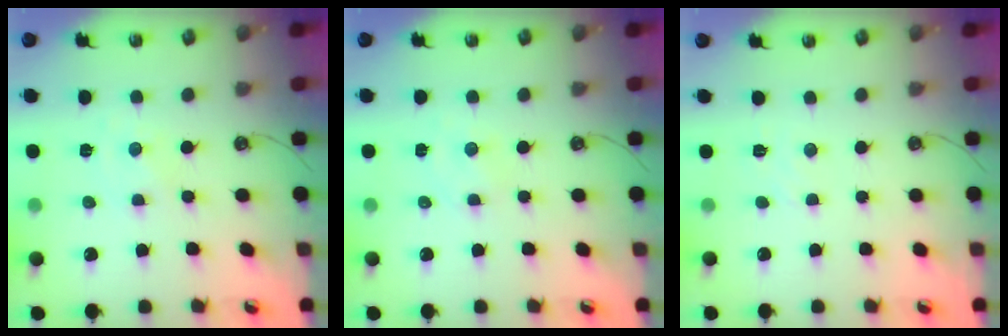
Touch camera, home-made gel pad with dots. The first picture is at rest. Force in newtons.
{"total": 1.3, "press": 1.3, "slide": 0.2}
{"total": 2.8, "press": 2.7, "slide": 0.5}